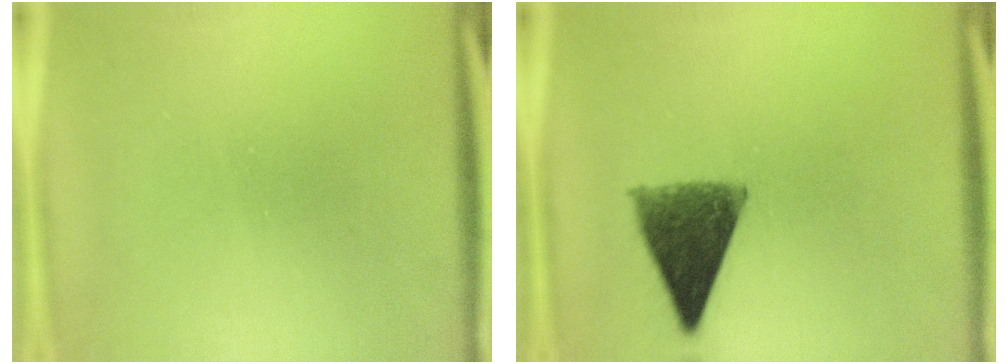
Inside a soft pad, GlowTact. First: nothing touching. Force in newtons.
{"total": 10.1}